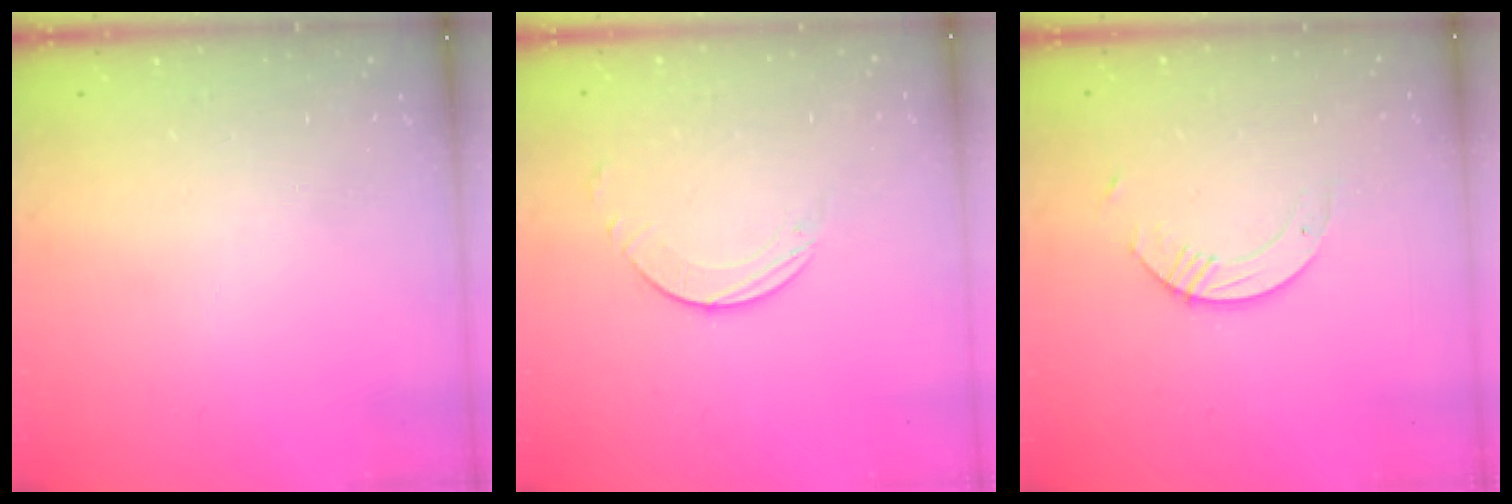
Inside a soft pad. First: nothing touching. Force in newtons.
{"total": 1.6, "press": 1.6, "slide": 0.2}
{"total": 4.3, "press": 4.2, "slide": 0.3}